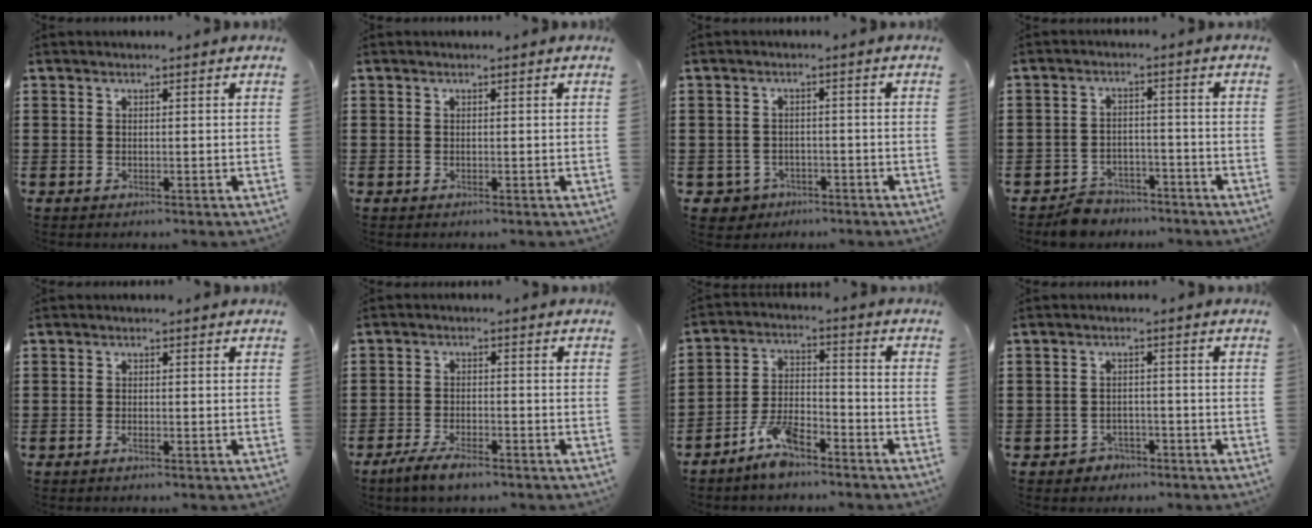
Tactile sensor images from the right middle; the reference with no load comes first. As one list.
[{"total": 0.0}, {"total": 2.5, "force": [-2.0, 1.4, 0.0], "torque": [-0.008, 0.001, -0.046]}, {"total": 4.4, "force": [-4.2, 1.2, 0.1], "torque": [-0.005, 0.009, -0.087]}, {"total": 0.8, "force": [-0.6, 0.2, 0.5], "torque": [-0.013, -0.004, -0.010]}, {"total": 4.1, "force": [-3.4, 1.0, 2.1], "torque": [-0.047, -0.003, -0.069]}, {"total": 7.2, "force": [-5.8, 2.1, 3.7], "torque": [-0.083, 0.006, -0.114]}, {"total": 2.4, "force": [-2.1, 1.1, 0.0], "torque": [-0.008, 0.001, -0.048]}]